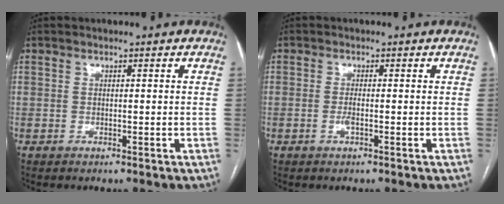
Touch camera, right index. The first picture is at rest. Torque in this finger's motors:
{"motor_torque": [0.69, 0.30, 0.10, 0.05]}